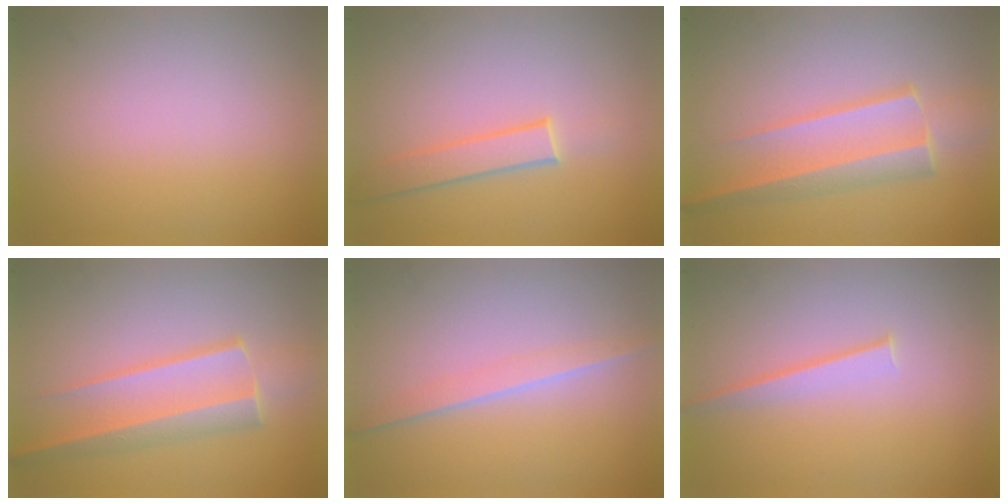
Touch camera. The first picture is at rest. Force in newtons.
{"total": 1.9}
{"total": 3.2}
{"total": 3.2}
{"total": 1.4}
{"total": 1.1}